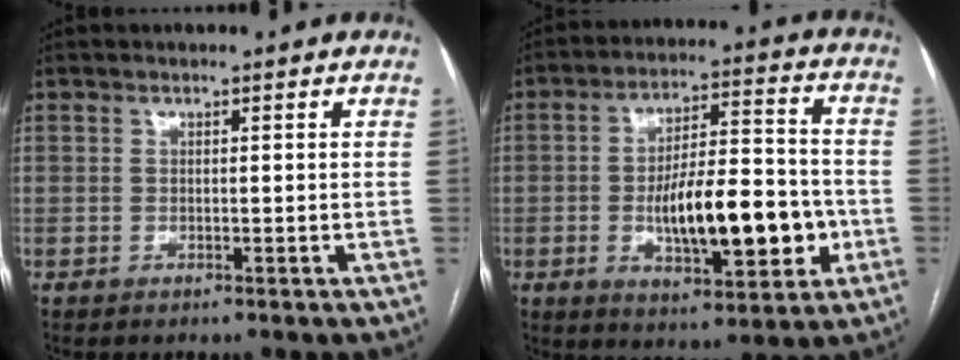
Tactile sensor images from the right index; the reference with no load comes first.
{"total": 15.7, "force": [-3.4, 5.2, 14.4], "torque": [-0.230, 0.016, -0.047]}